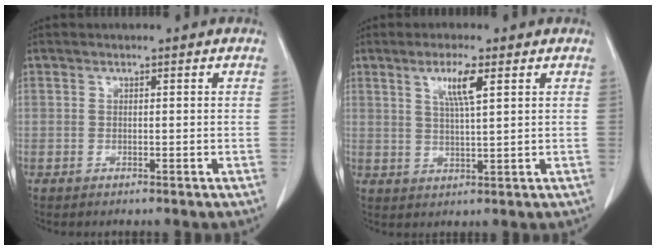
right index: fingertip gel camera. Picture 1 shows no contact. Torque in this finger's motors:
{"motor_torque": [0.48, 0.14, 0.12, 0.04]}